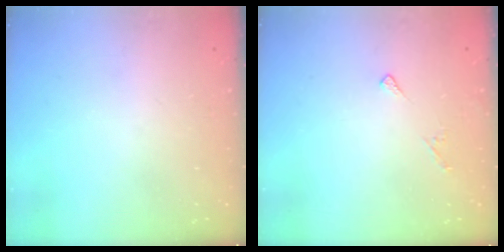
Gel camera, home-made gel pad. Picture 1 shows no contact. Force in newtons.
{"total": 5.8, "press": 5.7, "slide": 0.6}